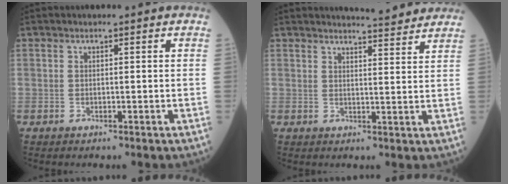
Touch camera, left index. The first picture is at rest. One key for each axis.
{"total": 6.5, "fx": 6.3, "fy": 0.3, "fz": 1.6, "tx": -0.026, "ty": -0.007, "tz": 0.068}